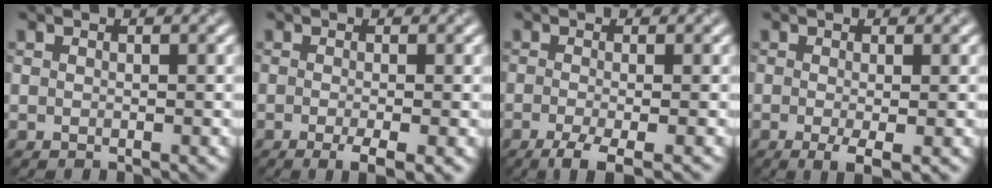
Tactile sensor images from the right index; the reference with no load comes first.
{"total": 2.9, "force": [-1.2, 0.6, 2.6], "torque": [-0.042, -0.009, -0.022]}
{"total": 3.5, "force": [-2.0, 0.8, 2.7], "torque": [-0.046, -0.006, -0.044]}
{"total": 2.6, "force": [-0.8, 0.5, 2.4], "torque": [-0.045, -0.009, -0.015]}